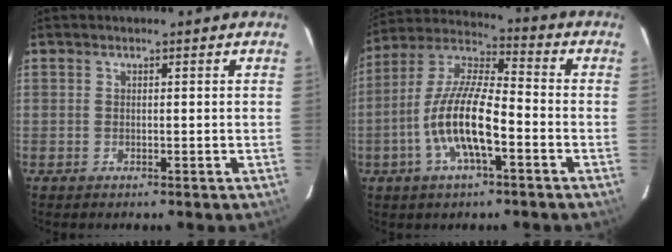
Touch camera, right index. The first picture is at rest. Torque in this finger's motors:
{"motor_torque": [1.81, -0.32, 1.05, 0.21]}